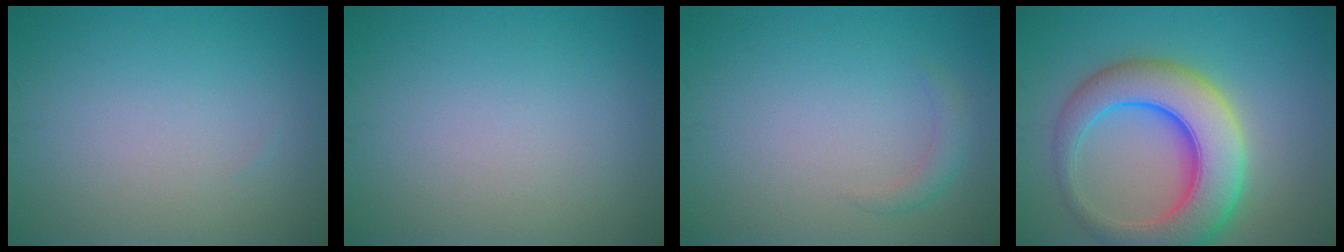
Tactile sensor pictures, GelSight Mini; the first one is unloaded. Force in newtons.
{"total": 0.0}
{"total": 1.3, "press": 1.3, "slide": 0.1}
{"total": 9.5, "press": 9.5, "slide": 0.3}